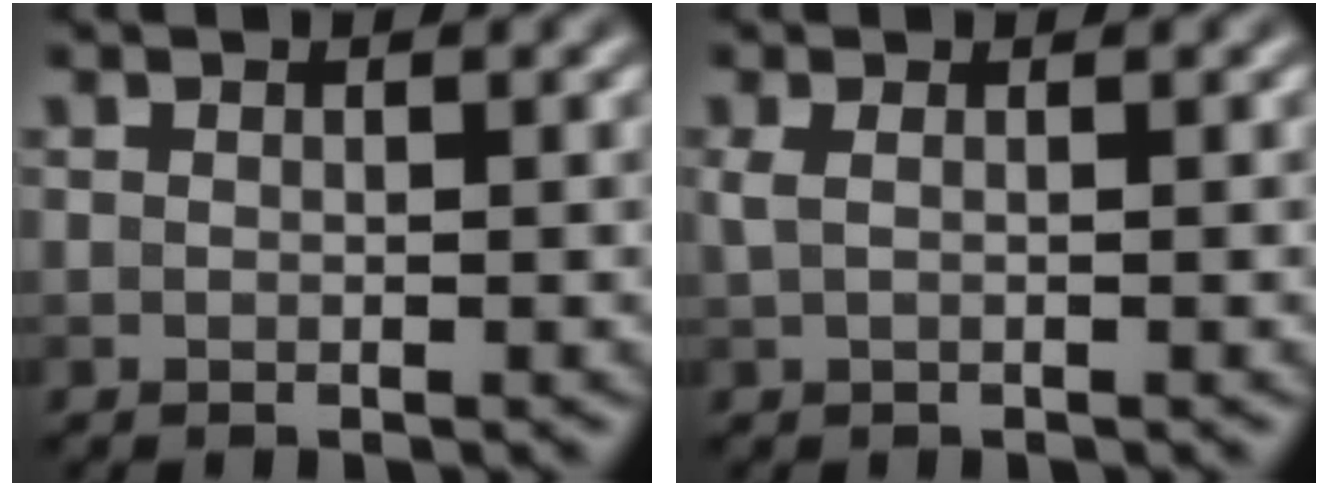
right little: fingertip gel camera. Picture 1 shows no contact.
{"total": 1.1, "force": [0.3, 0.3, 1.1], "torque": [-0.021, 0.002, 0.004]}